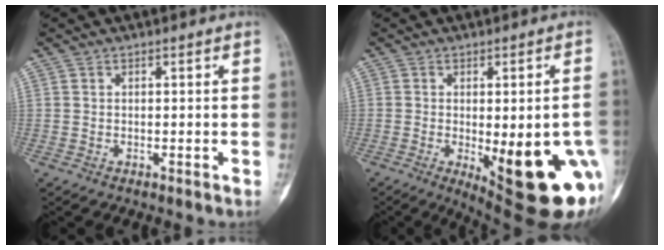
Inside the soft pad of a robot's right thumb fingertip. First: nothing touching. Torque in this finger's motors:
{"motor_torque": [-0.13, 1.69, 1.89, -0.70, 0.01]}